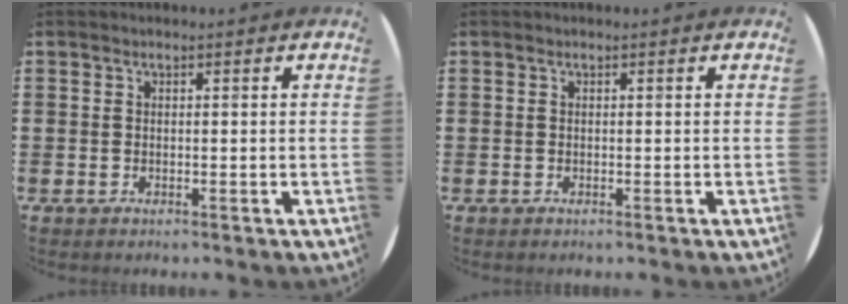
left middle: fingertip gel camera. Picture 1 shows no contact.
{"total": 0.0}